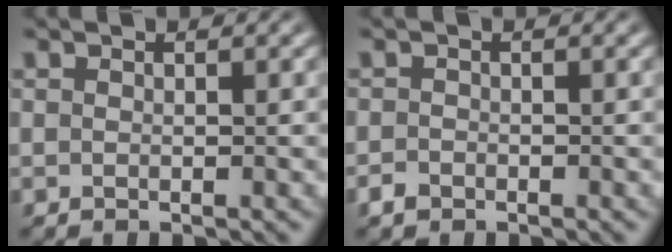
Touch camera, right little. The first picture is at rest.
{"total": 1.1, "force": [-1.1, 0.2, 0.1], "torque": [0.000, -0.009, -0.015]}